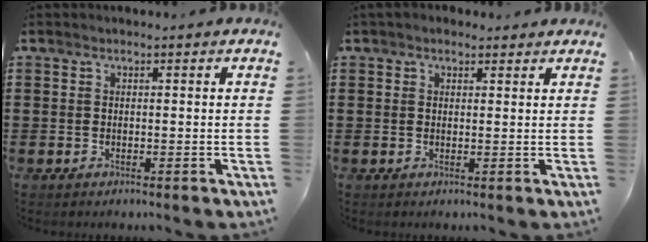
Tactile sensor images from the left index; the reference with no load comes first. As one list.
[{"total": 1.6, "force": [1.3, 0.8, 0.4], "torque": [-0.011, 0.008, 0.024]}]